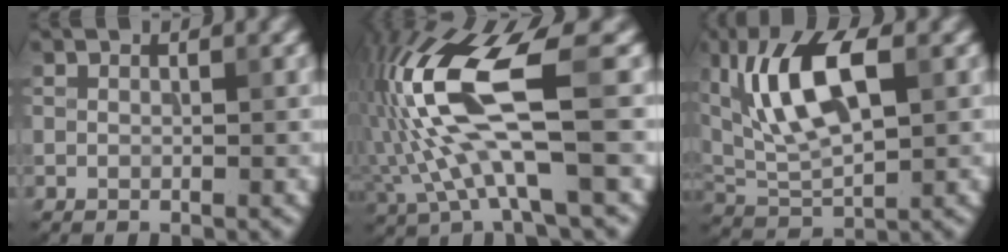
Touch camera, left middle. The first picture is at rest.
{"total": 10.7, "force": [0.4, 3.1, 10.2], "torque": [-0.223, 0.009, 0.008]}
{"total": 8.7, "force": [2.4, 3.7, 7.5], "torque": [-0.142, 0.010, 0.039]}